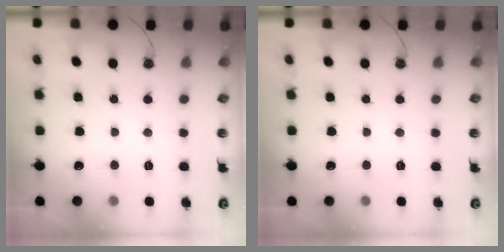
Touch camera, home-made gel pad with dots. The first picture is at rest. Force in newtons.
{"total": 0.0}